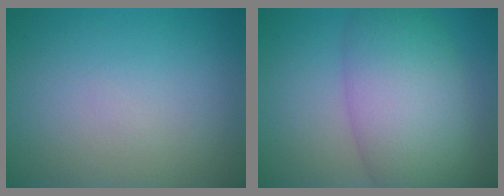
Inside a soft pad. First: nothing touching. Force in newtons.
{"total": 8.6, "press": 8.6, "slide": 0.2}